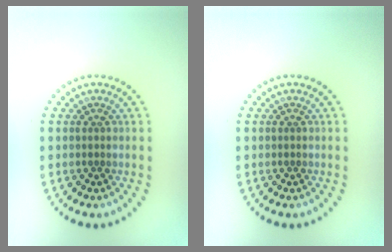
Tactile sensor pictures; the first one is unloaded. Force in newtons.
{"total": 0.0}